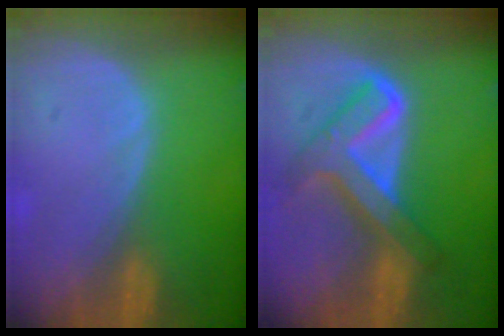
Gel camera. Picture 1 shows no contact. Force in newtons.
{"total": 8.4, "press": 8.4, "slide": 0.7}